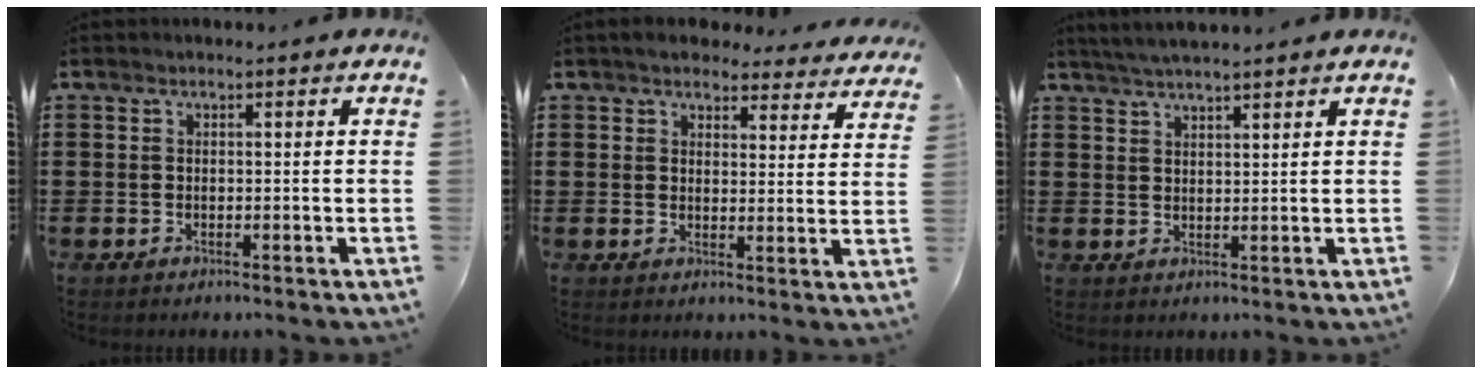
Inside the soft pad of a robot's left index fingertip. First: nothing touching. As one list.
[{"total": 4.0, "force": [3.9, 0.8, 0.7], "torque": [-0.021, -0.017, 0.068]}, {"total": 2.8, "force": [2.6, -0.4, 0.7], "torque": [-0.020, -0.002, 0.049]}]